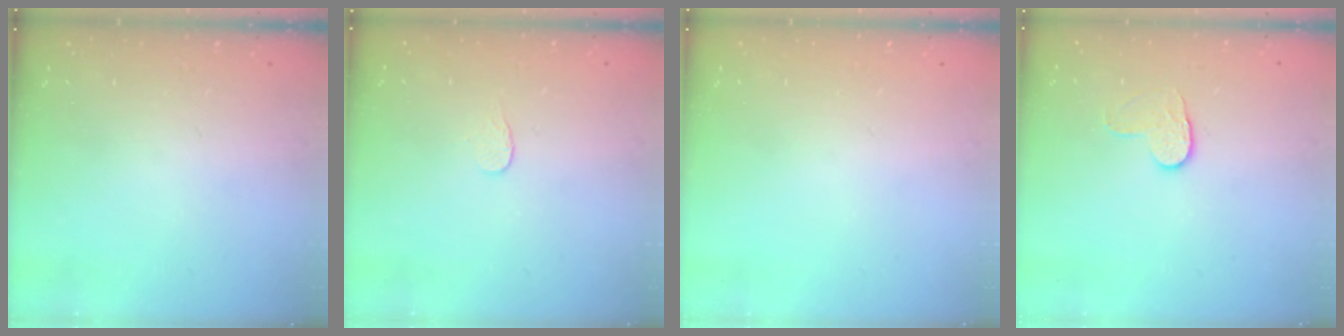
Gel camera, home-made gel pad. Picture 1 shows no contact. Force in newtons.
{"total": 3.3, "press": 3.3, "slide": 0.4}
{"total": 0.0}
{"total": 4.3, "press": 4.3, "slide": 0.4}